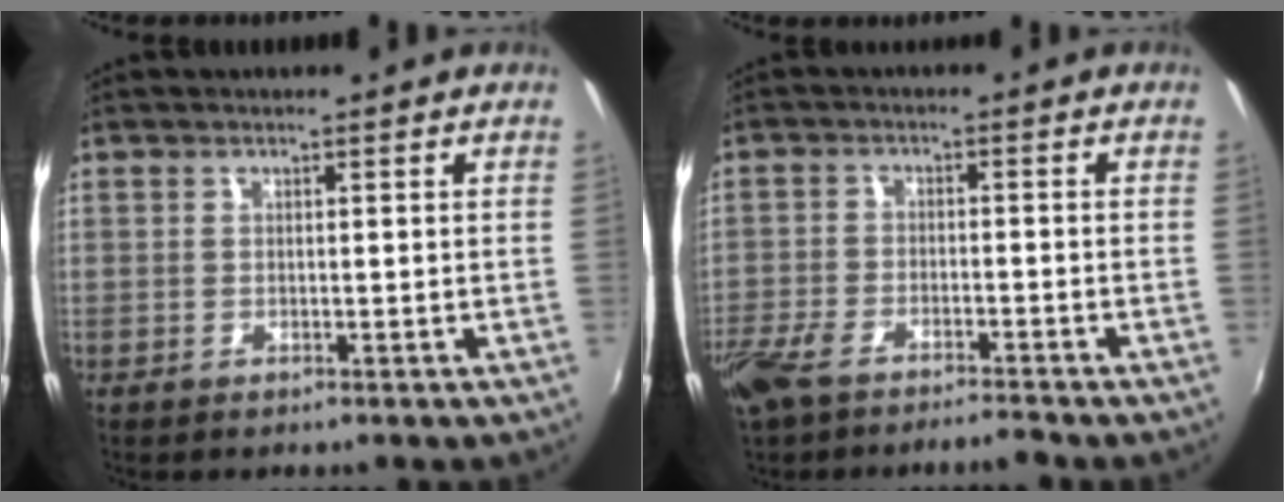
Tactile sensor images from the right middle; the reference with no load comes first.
{"total": 8.3, "force": [-6.7, 2.1, 4.5], "torque": [-0.115, -0.024, -0.127]}